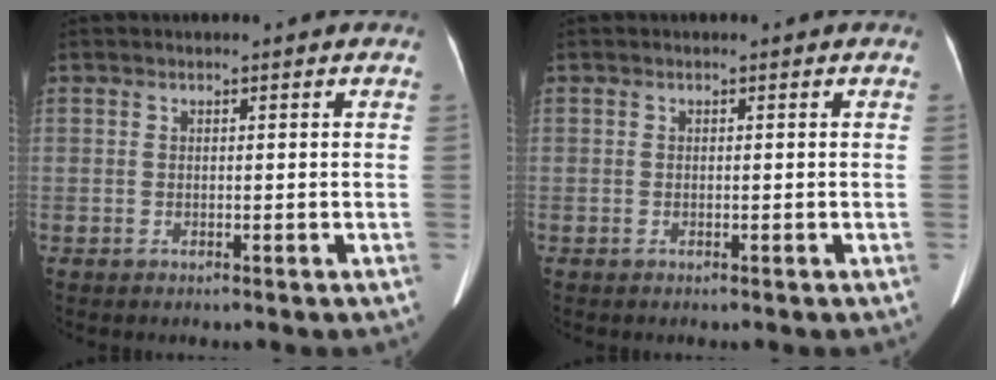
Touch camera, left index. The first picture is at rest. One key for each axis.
{"total": 0.0}